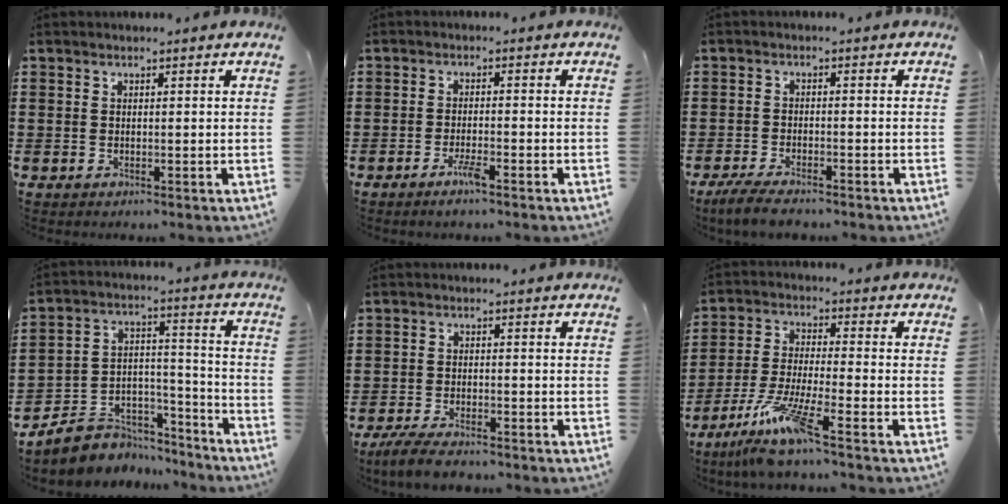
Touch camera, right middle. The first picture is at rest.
{"total": 2.8, "force": [-1.8, 0.3, 2.0], "torque": [-0.042, -0.001, -0.035]}
{"total": 3.8, "force": [-3.4, 0.5, 1.6], "torque": [-0.050, -0.008, -0.071]}
{"total": 6.1, "force": [-5.2, 3.2, 0.2], "torque": [-0.028, 0.000, -0.104]}
{"total": 4.1, "force": [-3.7, 0.6, 1.6], "torque": [-0.042, -0.005, -0.075]}
{"total": 8.7, "force": [-6.5, 0.4, 5.7], "torque": [-0.121, -0.012, -0.128]}